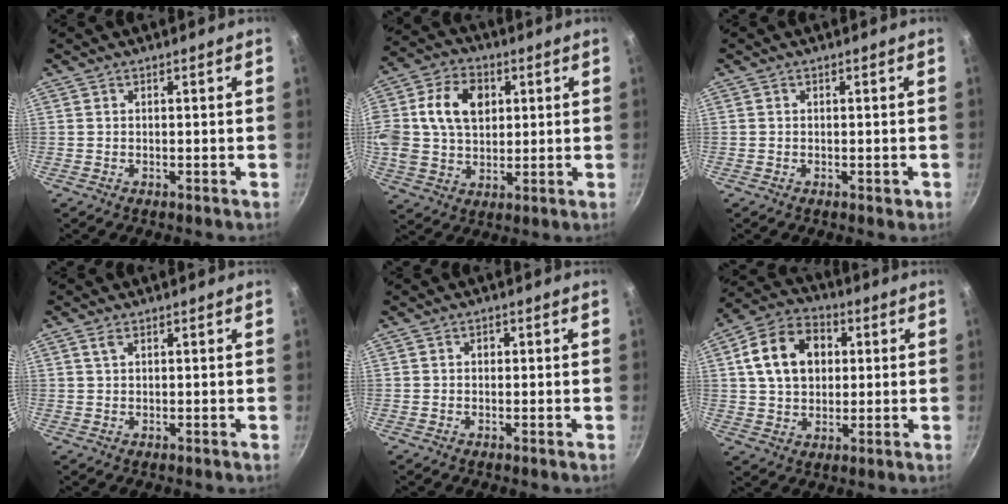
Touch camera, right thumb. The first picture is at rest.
{"total": 17.8, "force": [3.9, 13.2, 11.4], "torque": [-0.221, 0.021, 0.063]}
{"total": 1.1, "force": [-0.3, 0.8, 0.7], "torque": [-0.007, 0.002, -0.005]}
{"total": 1.5, "force": [0.8, 0.8, 1.0], "torque": [-0.019, -0.001, 0.015]}
{"total": 1.1, "force": [0.1, 1.0, 0.6], "torque": [-0.005, 0.006, 0.000]}
{"total": 13.9, "force": [3.1, 10.3, 8.9], "torque": [-0.132, 0.016, 0.042]}